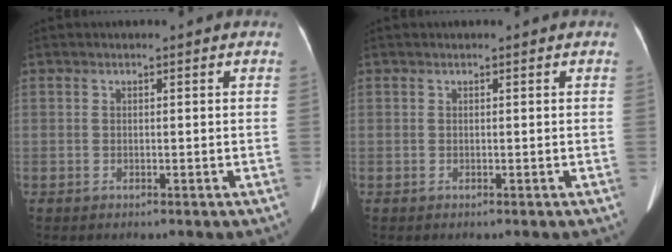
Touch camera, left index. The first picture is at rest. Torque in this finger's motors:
{"motor_torque": [0.14, 0.17, 0.03, 0.02]}